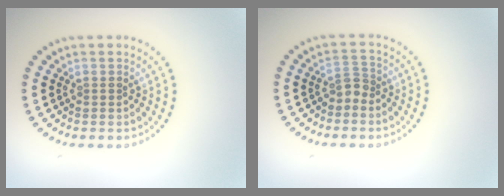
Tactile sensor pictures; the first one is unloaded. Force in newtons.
{"total": 1.5, "press": 1.1, "slide": 1.0}